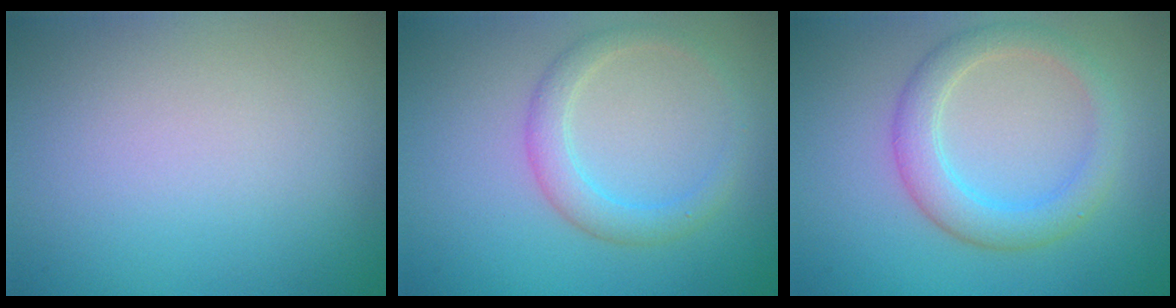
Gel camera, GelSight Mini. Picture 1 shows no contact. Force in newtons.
{"total": 2.7, "press": 2.6, "slide": 0.2}
{"total": 3.7, "press": 3.7, "slide": 0.5}